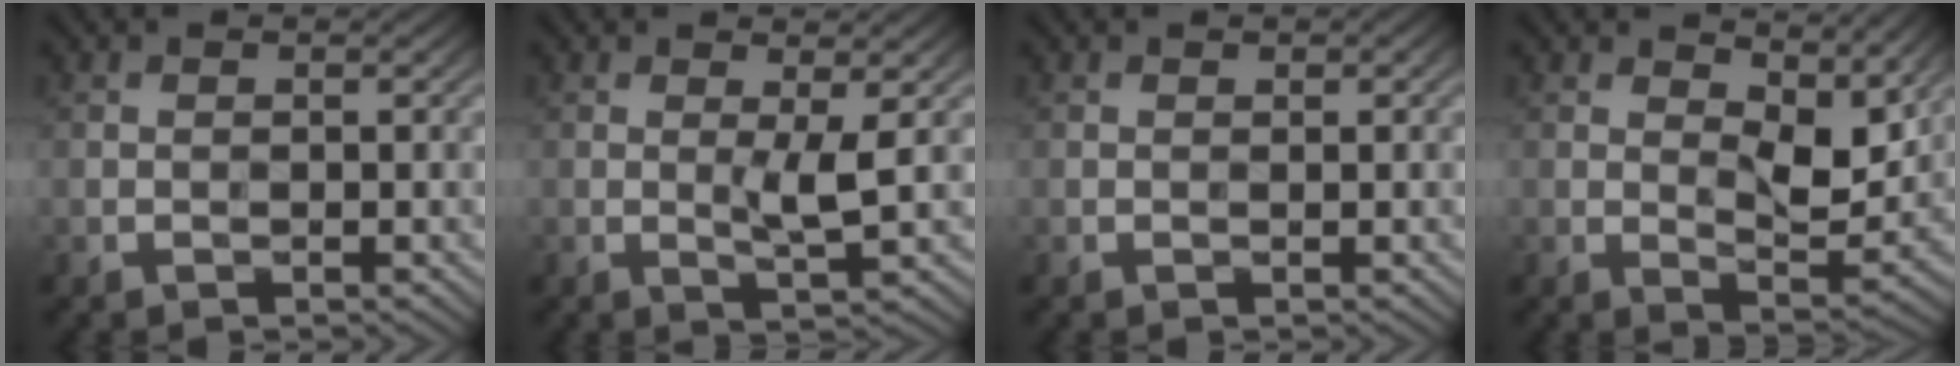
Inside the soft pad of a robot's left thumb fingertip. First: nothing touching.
{"total": 2.8, "force": [0.5, 0.2, 2.7], "torque": [-0.056, -0.005, 0.009]}
{"total": 0.6, "force": [0.5, 0.2, 0.4], "torque": [-0.005, 0.002, 0.008]}
{"total": 7.9, "force": [4.3, 3.2, 5.8], "torque": [-0.099, -0.010, 0.072]}